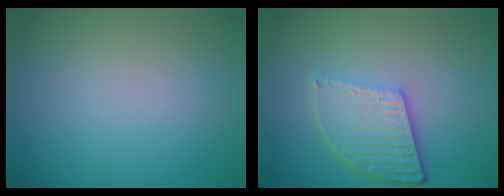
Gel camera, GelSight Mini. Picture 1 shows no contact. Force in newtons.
{"total": 5.4, "press": 3.9, "slide": 3.8}